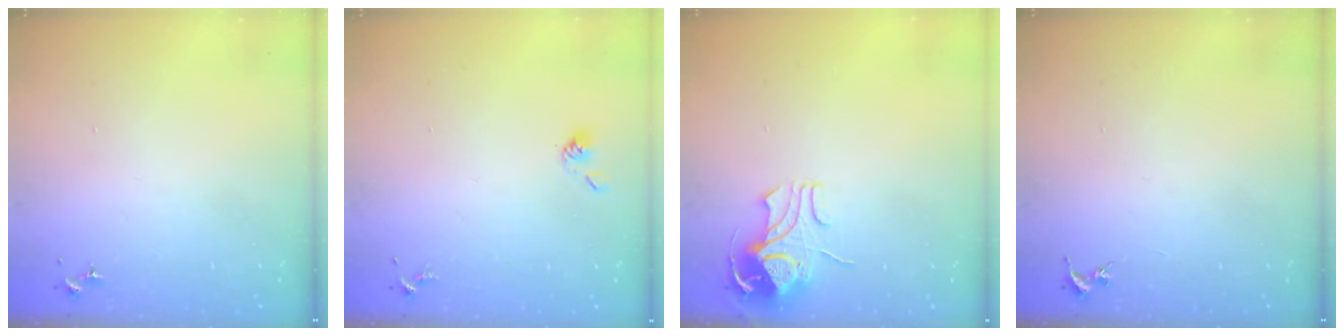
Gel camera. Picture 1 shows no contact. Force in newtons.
{"total": 3.8, "press": 3.7, "slide": 0.8}
{"total": 8.5, "press": 8.4, "slide": 0.8}
{"total": 0.0}